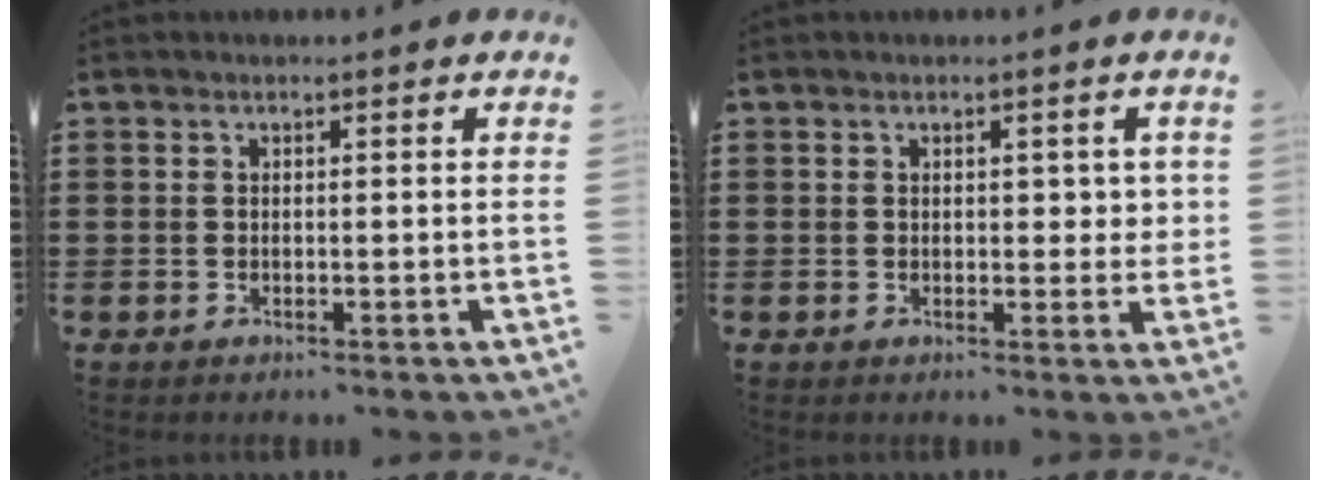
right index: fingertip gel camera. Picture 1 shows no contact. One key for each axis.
{"total": 2.5, "fx": 0.6, "fy": 1.5, "fz": 1.9, "tx": -0.023, "ty": 0.002, "tz": 0.007}